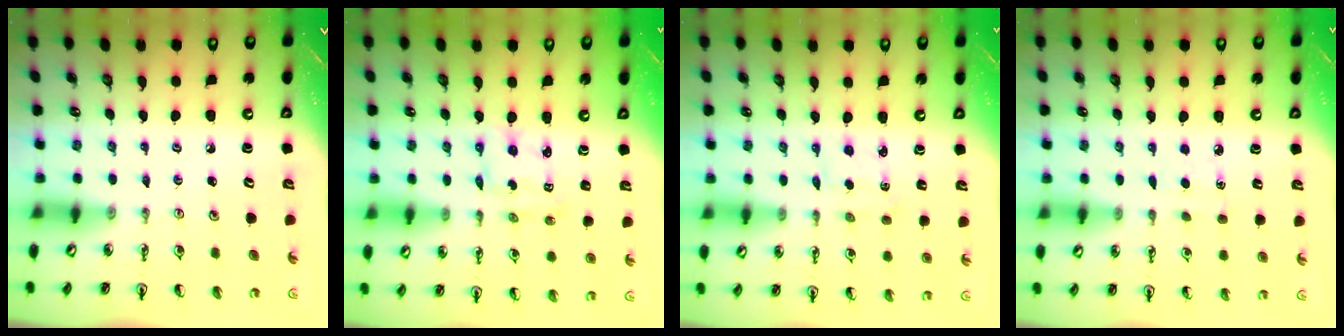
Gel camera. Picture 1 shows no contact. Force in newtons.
{"total": 2.8, "press": 2.8, "slide": 0.3}
{"total": 2.5, "press": 2.4, "slide": 0.6}
{"total": 2.4, "press": 2.4, "slide": 0.3}